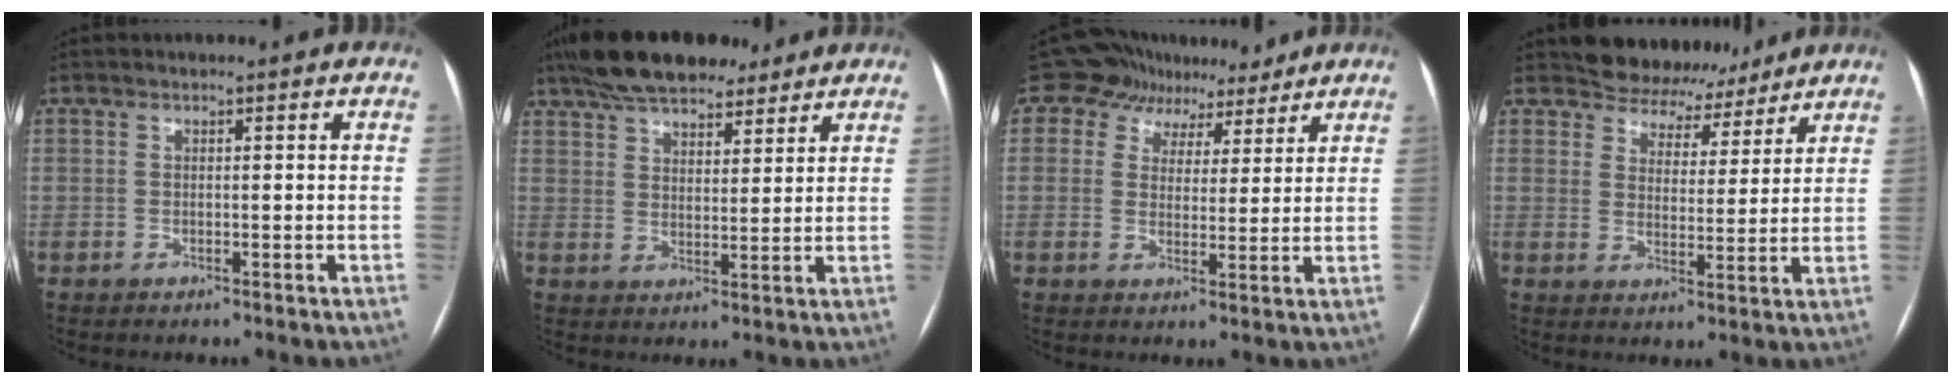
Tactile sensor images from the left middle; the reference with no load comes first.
{"total": 14.8, "force": [11.7, 5.5, 7.2], "torque": [-0.131, 0.043, 0.190]}
{"total": 11.1, "force": [8.1, 6.7, 3.6], "torque": [-0.064, 0.036, 0.115]}
{"total": 8.7, "force": [7.8, 4.0, 0.0], "torque": [0.015, 0.004, 0.099]}